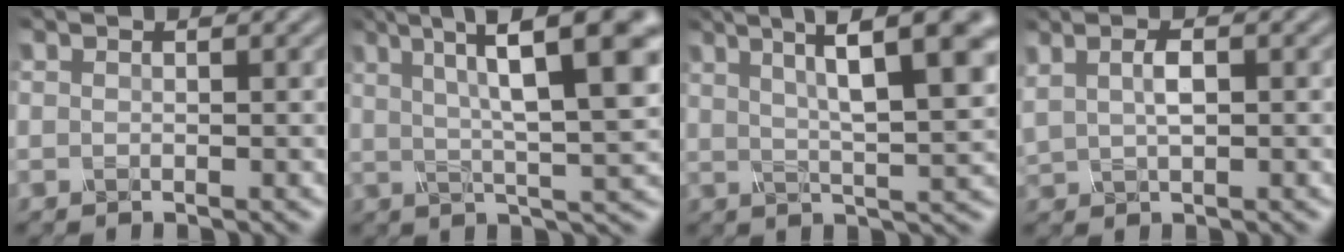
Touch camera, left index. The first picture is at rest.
{"total": 11.4, "force": [3.9, 2.7, 10.4], "torque": [-0.148, 0.019, 0.061]}
{"total": 10.5, "force": [4.4, 2.6, 9.2], "torque": [-0.125, 0.023, 0.069]}
{"total": 2.3, "force": [0.6, 0.8, 2.0], "torque": [-0.048, 0.002, 0.018]}